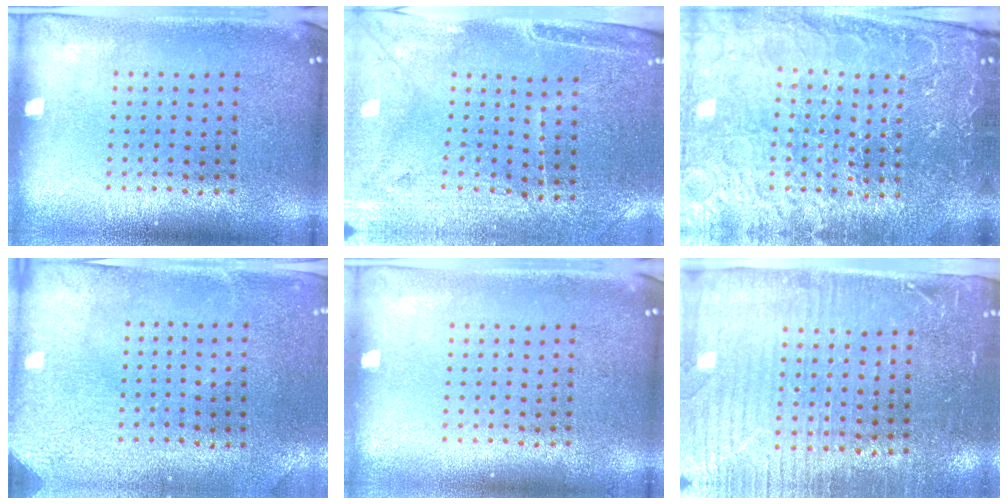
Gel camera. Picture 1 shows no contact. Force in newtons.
{"total": 3.0, "press": 2.8, "slide": 1.3}
{"total": 4.8, "press": 4.5, "slide": 1.6}
{"total": 3.0, "press": 2.4, "slide": 1.7}
{"total": 0.0}
{"total": 3.5, "press": 3.1, "slide": 1.5}